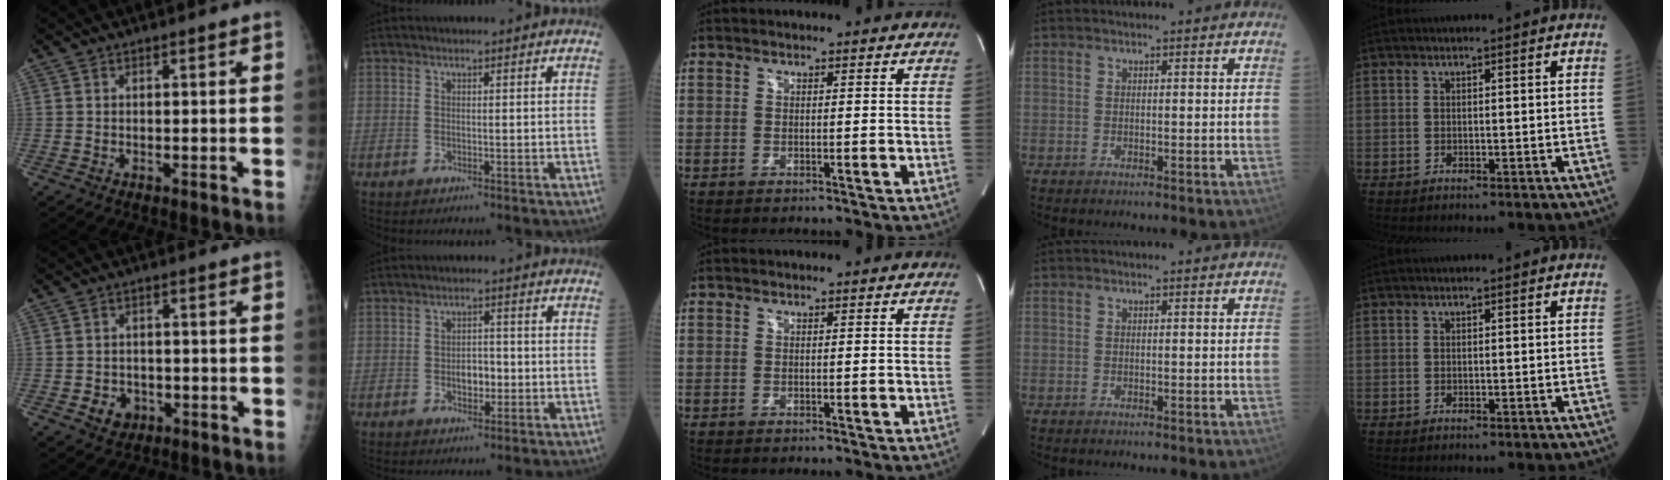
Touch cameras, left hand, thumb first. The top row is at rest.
{"thumb": {"total": 4.1, "force": [-1.5, 3.4, 1.6], "torque": [-0.008, 0.007, -0.016]}, "index": {"total": 3.6, "force": [-0.8, 2.1, 2.8], "torque": [-0.045, 0.006, -0.011]}}